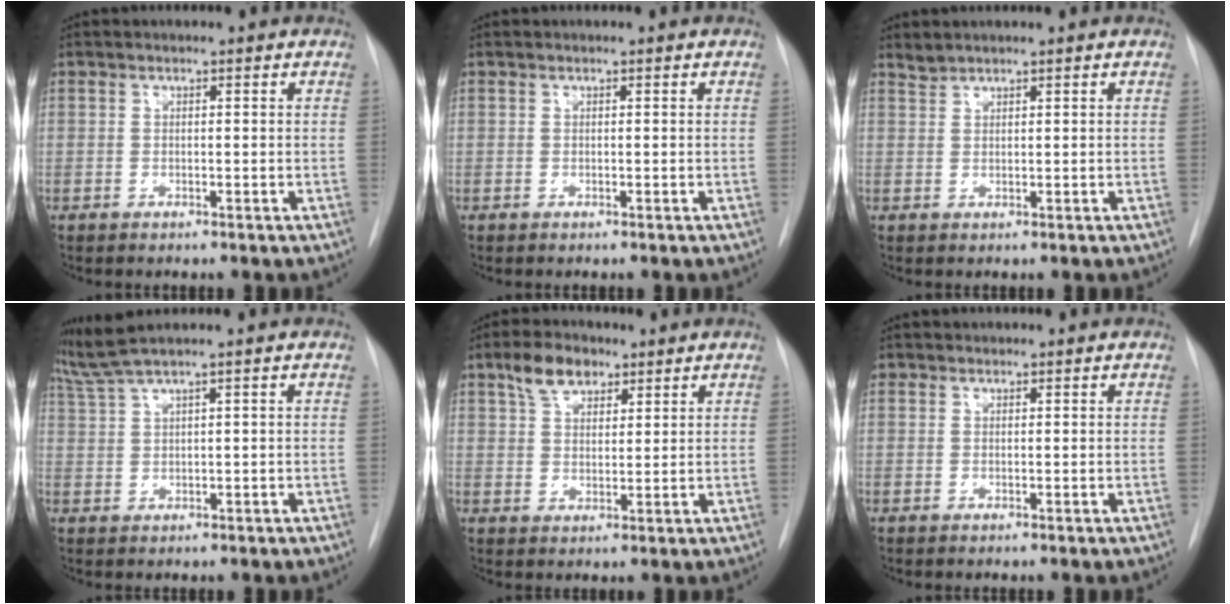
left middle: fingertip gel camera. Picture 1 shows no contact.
{"total": 0.0}
{"total": 1.2, "force": [1.2, 0.0, 0.0], "torque": [-0.004, 0.003, 0.028]}
{"total": 3.8, "force": [3.1, -1.1, 1.9], "torque": [-0.058, 0.017, 0.076]}
{"total": 5.8, "force": [3.7, 3.2, 3.1], "torque": [-0.059, 0.015, 0.069]}
{"total": 0.7, "force": [0.4, 0.5, 0.0], "torque": [0.003, 0.001, 0.006]}